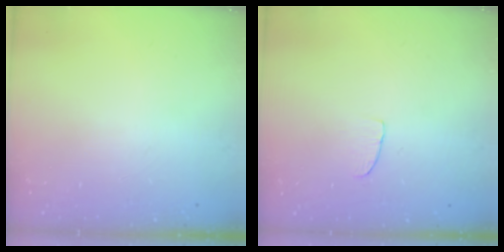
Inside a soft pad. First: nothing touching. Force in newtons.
{"total": 3.1, "press": 3.1, "slide": 0.2}